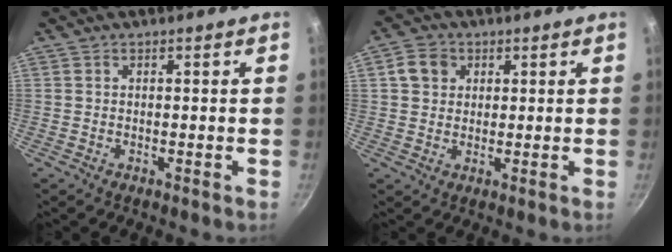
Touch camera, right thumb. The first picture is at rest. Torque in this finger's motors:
{"motor_torque": [-0.51, 0.22, -0.08, 0.17, 0.11]}